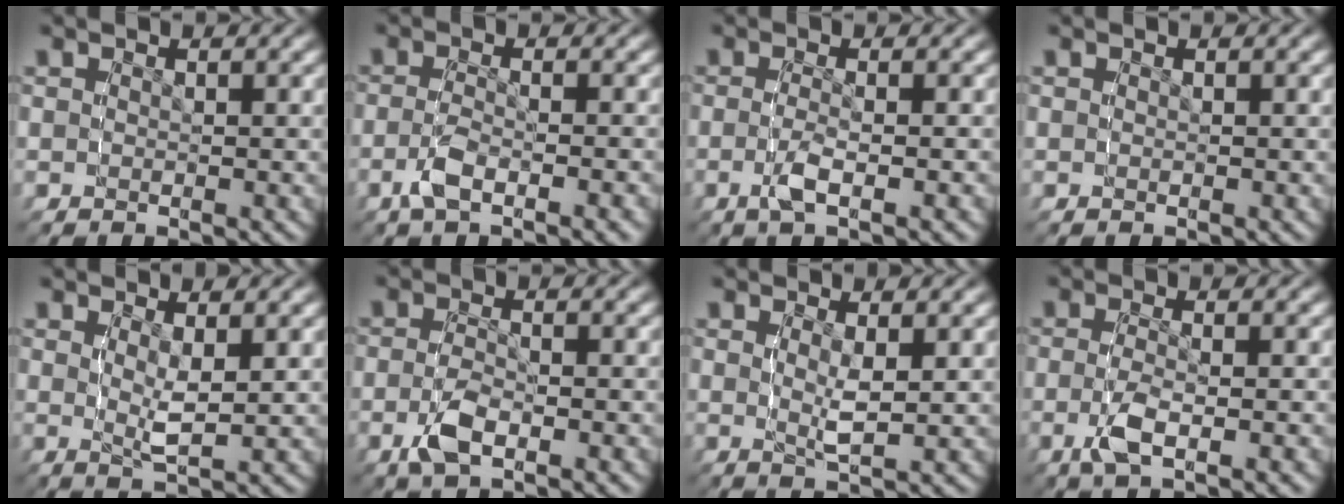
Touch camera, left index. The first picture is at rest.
{"total": 2.3, "force": [-1.4, 0.0, 1.9], "torque": [-0.041, -0.004, -0.023]}
{"total": 1.9, "force": [-0.8, -0.2, 1.7], "torque": [-0.039, -0.005, -0.014]}
{"total": 0.0}
{"total": 2.0, "force": [1.0, -0.3, 1.8], "torque": [-0.035, -0.013, 0.022]}
{"total": 2.4, "force": [-1.3, 0.6, 1.9], "torque": [-0.042, -0.006, -0.022]}
{"total": 1.8, "force": [0.7, -0.4, 1.6], "torque": [-0.034, -0.013, 0.018]}
{"total": 2.4, "force": [-0.9, 0.2, 2.2], "torque": [-0.052, -0.007, -0.014]}